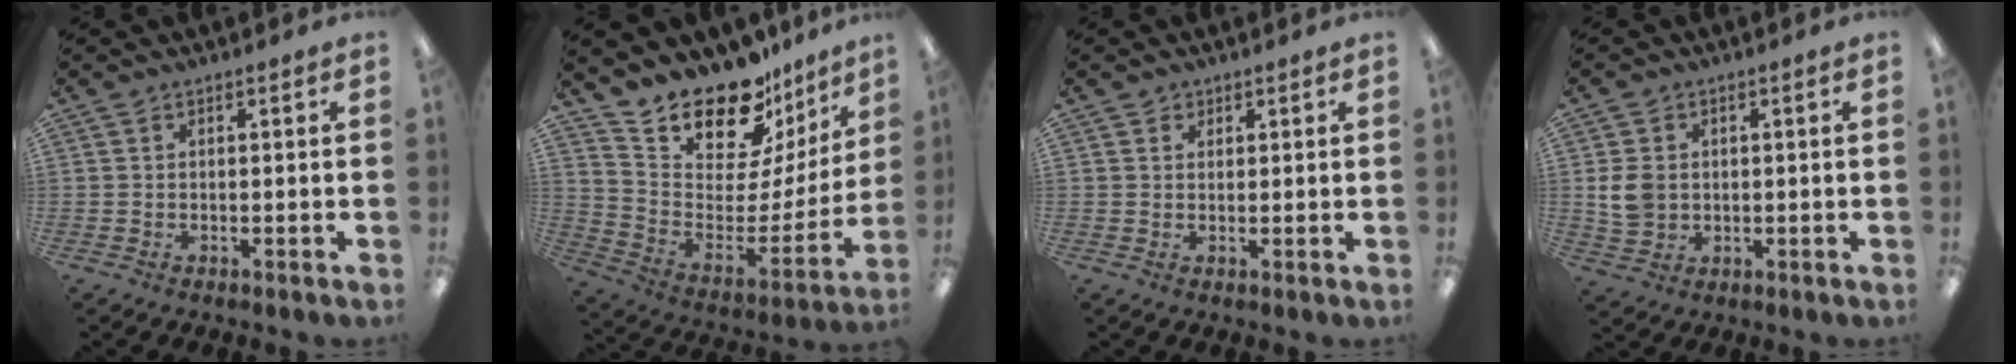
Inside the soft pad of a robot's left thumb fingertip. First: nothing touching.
{"total": 17.7, "force": [16.2, 5.7, 4.1], "torque": [-0.079, -0.150, 0.284]}
{"total": 1.5, "force": [1.0, 1.1, 0.1], "torque": [0.005, -0.001, 0.017]}
{"total": 6.4, "force": [0.5, 5.2, 3.5], "torque": [-0.074, 0.007, 0.011]}